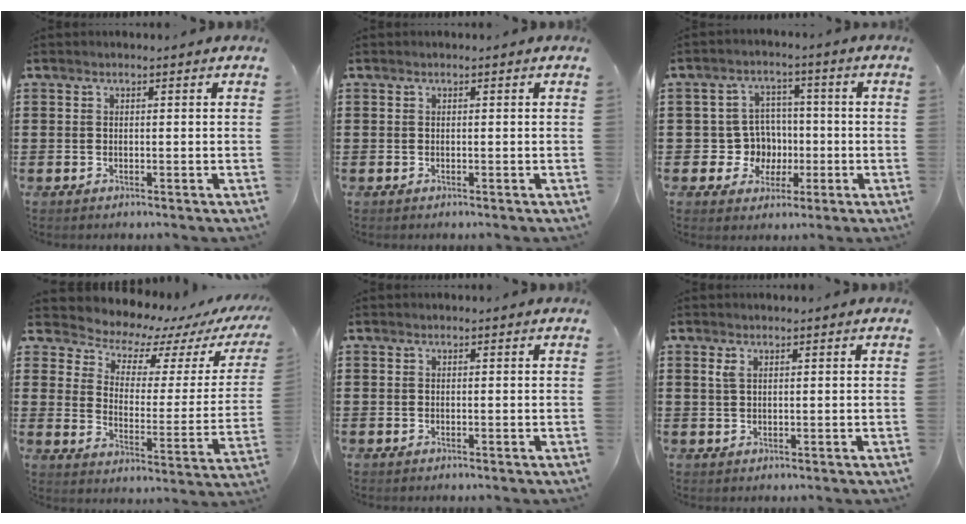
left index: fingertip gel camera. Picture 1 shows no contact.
{"total": 0.0}
{"total": 6.6, "force": [-0.6, 6.3, 2.0], "torque": [-0.052, 0.013, -0.006]}
{"total": 4.7, "force": [4.3, 1.8, 0.8], "torque": [-0.039, -0.042, 0.067]}
{"total": 0.0}
{"total": 1.5, "force": [0.7, 0.6, 1.2], "torque": [-0.027, 0.003, 0.013]}